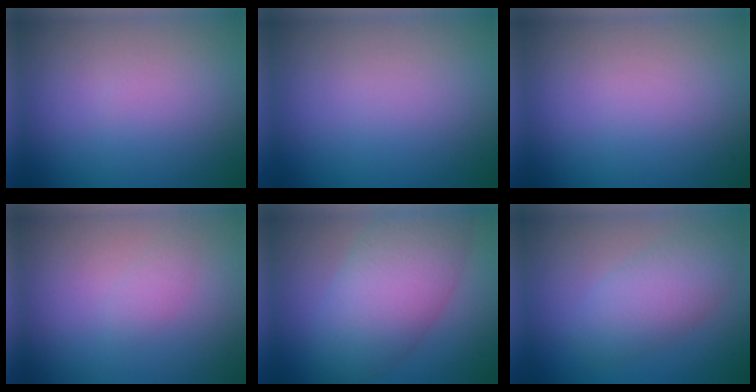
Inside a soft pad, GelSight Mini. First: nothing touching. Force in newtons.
{"total": 0.0}
{"total": 0.0}
{"total": 1.0, "press": 1.0, "slide": 0.0}
{"total": 7.9, "press": 7.9, "slide": 0.2}
{"total": 4.1, "press": 4.1, "slide": 0.1}